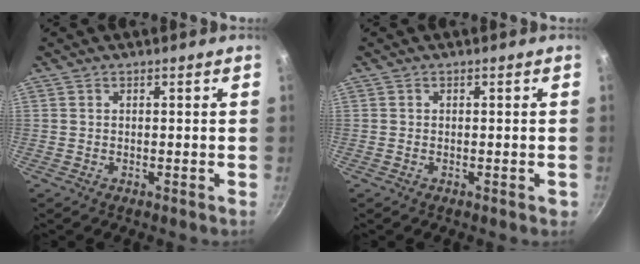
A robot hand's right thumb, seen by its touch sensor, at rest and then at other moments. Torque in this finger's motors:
{"motor_torque": [0.32, 0.46, -0.21, -0.05, 0.04]}